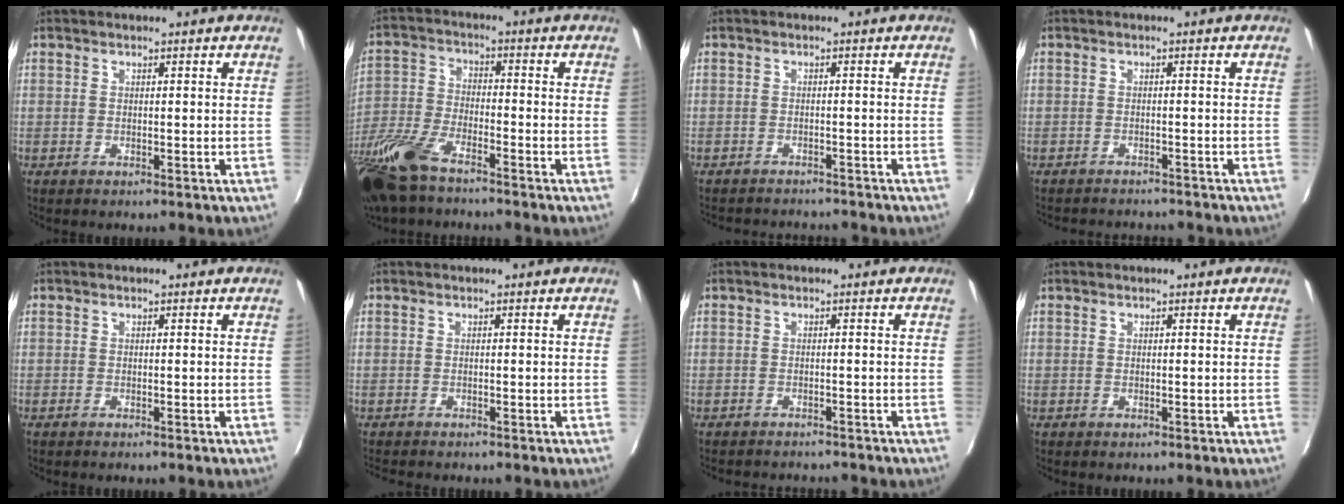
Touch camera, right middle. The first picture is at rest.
{"total": 14.8, "force": [-10.5, 5.2, 9.1], "torque": [-0.212, -0.029, -0.214]}
{"total": 6.6, "force": [-6.2, 1.4, 1.8], "torque": [-0.048, -0.009, -0.089]}
{"total": 5.9, "force": [-5.5, 1.3, 1.6], "torque": [-0.045, -0.010, -0.079]}
{"total": 0.6, "force": [-0.5, 0.1, 0.3], "torque": [-0.006, -0.003, -0.010]}
{"total": 1.7, "force": [-1.6, 0.3, 0.5], "torque": [-0.012, -0.010, -0.027]}
{"total": 4.7, "force": [-4.4, 1.0, 1.3], "torque": [-0.035, -0.009, -0.062]}
{"total": 0.0}